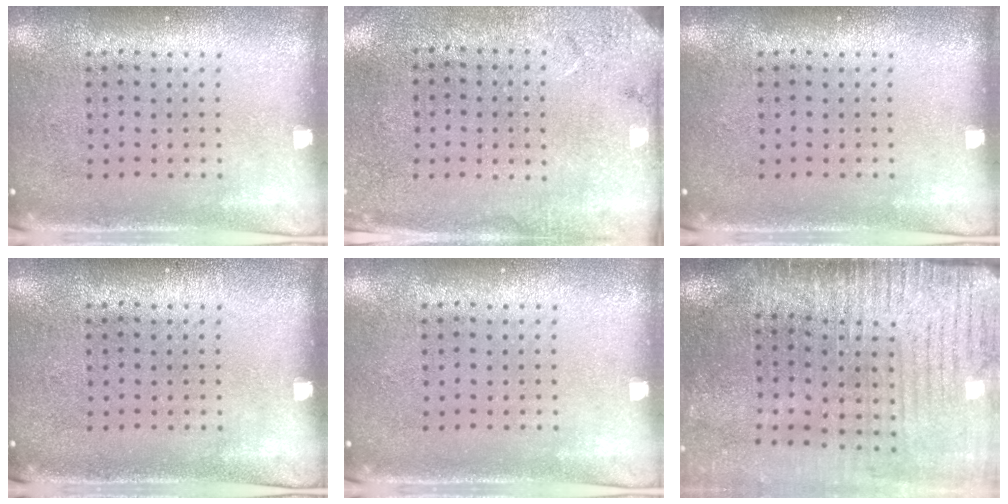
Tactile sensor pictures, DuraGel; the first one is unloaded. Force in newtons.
{"total": 2.6, "press": 2.1, "slide": 1.6}
{"total": 0.0}
{"total": 0.0}
{"total": 0.0}
{"total": 4.2, "press": 3.6, "slide": 2.2}